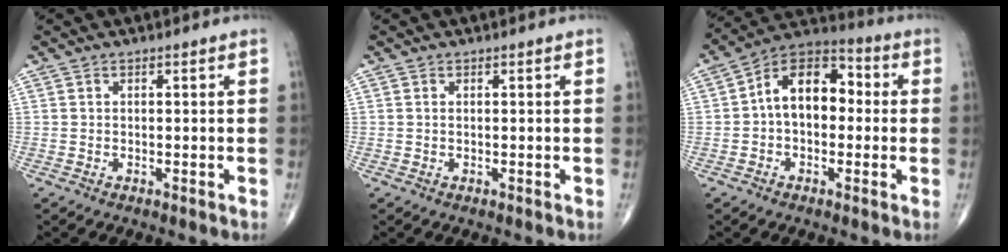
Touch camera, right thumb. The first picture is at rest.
{"total": 0.0}
{"total": 12.7, "force": [0.6, 8.2, 9.6], "torque": [-0.126, 0.040, -0.007]}